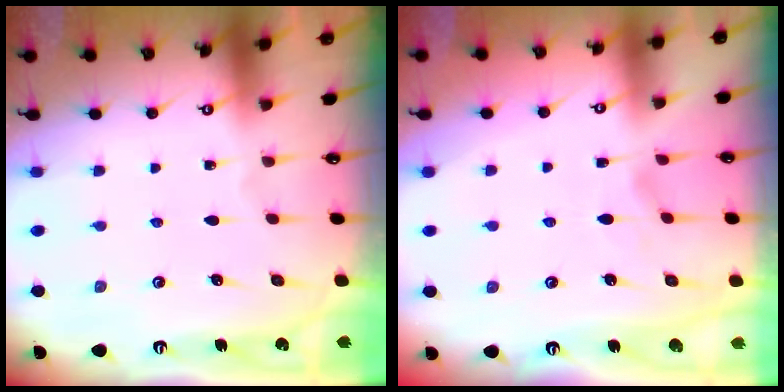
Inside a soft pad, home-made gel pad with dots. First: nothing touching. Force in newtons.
{"total": 2.9, "press": 2.7, "slide": 1.0}